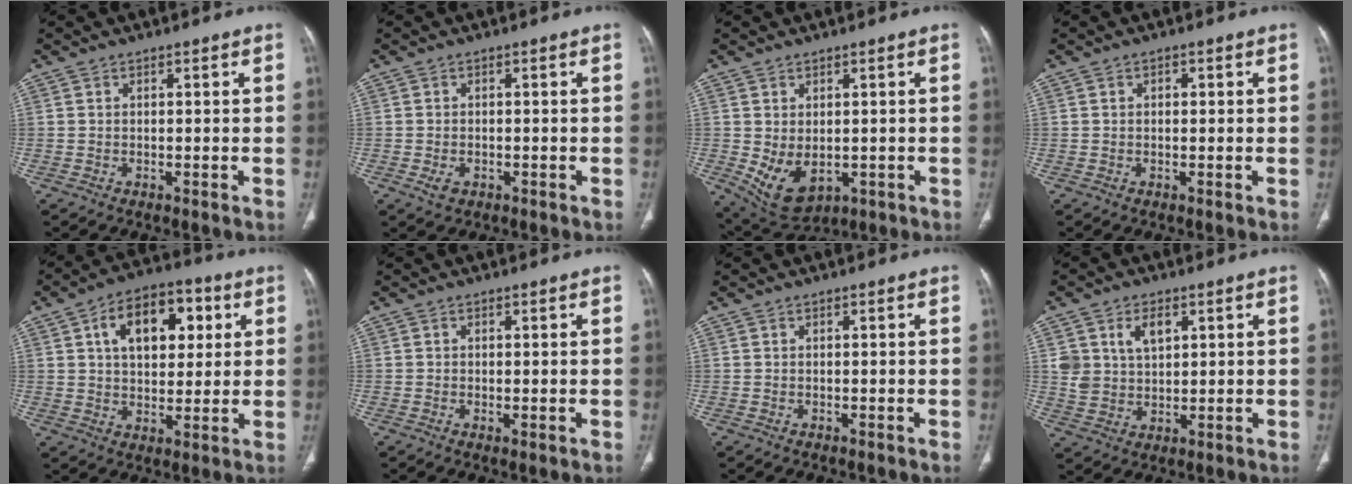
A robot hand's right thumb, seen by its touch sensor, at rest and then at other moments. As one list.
[{"total": 2.3, "force": [-0.8, 1.6, 1.4], "torque": [-0.024, 0.004, -0.009]}, {"total": 8.2, "force": [-1.1, 5.3, 6.2], "torque": [-0.101, -0.008, 0.007]}, {"total": 1.2, "force": [0.3, 0.8, 0.8], "torque": [-0.013, 0.003, 0.005]}, {"total": 14.6, "force": [4.6, 8.9, 10.7], "torque": [-0.128, 0.004, 0.070]}, {"total": 1.0, "force": [-0.2, 0.4, 1.0], "torque": [-0.021, -0.005, -0.003]}, {"total": 0.0}, {"total": 7.3, "force": [3.0, 4.8, 4.5], "torque": [-0.065, -0.013, 0.063]}]